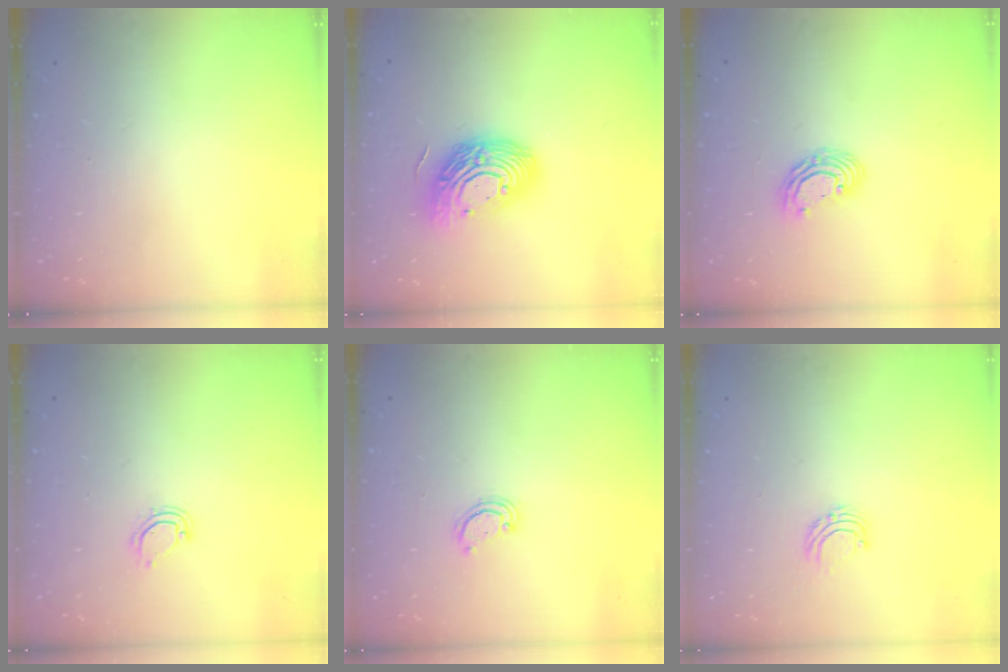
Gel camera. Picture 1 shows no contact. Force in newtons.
{"total": 17.0, "press": 16.9, "slide": 1.3}
{"total": 6.9, "press": 6.9, "slide": 0.8}
{"total": 4.3, "press": 4.3, "slide": 0.3}
{"total": 2.3, "press": 2.3, "slide": 0.3}
{"total": 5.2, "press": 5.1, "slide": 0.5}